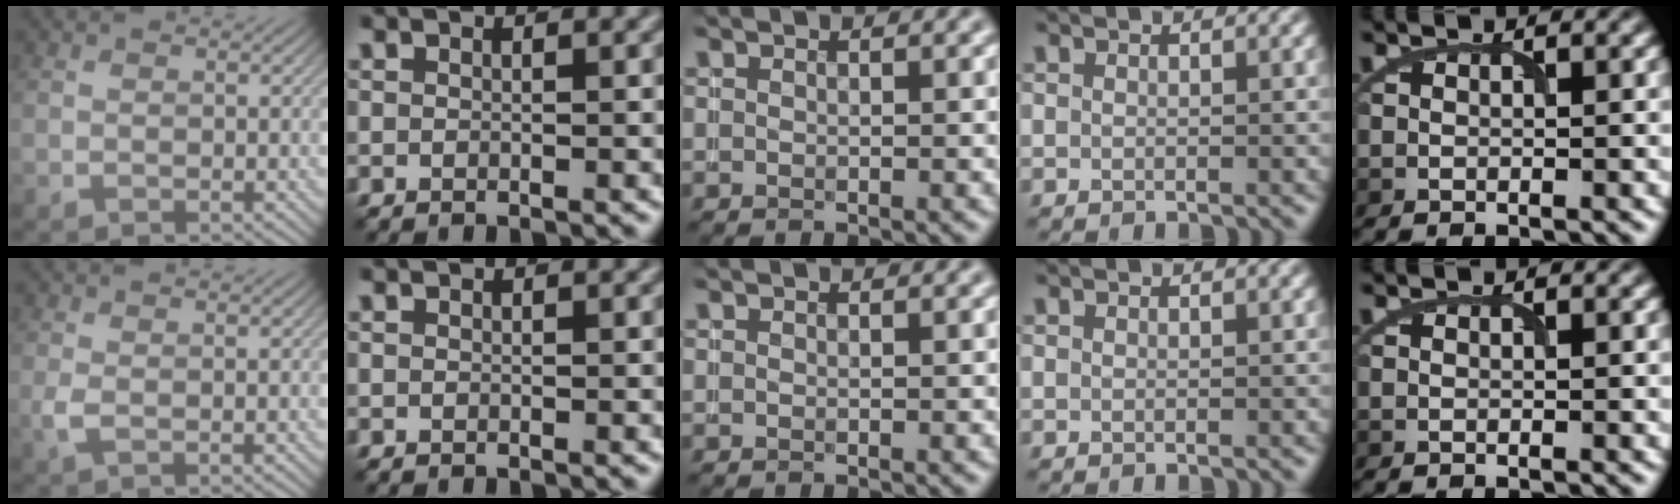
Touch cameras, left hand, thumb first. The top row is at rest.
{"thumb": {"total": 1.6, "force": [0.0, 0.6, 1.5], "torque": [-0.041, -0.001, -0.002]}}